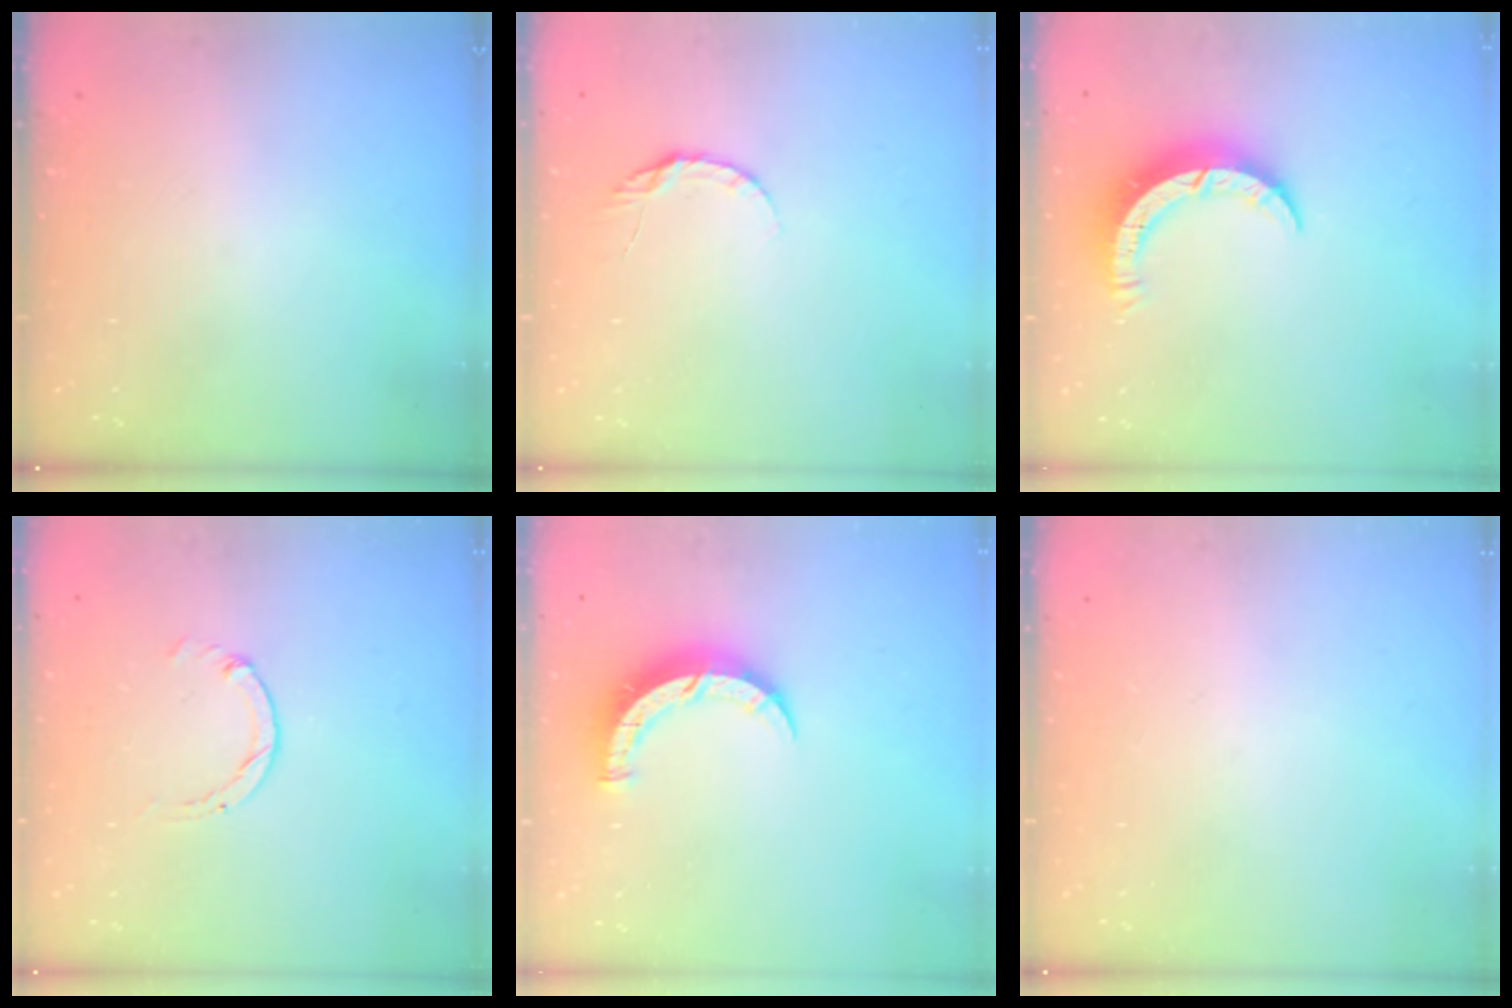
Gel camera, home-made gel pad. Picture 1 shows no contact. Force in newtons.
{"total": 4.1, "press": 4.1, "slide": 0.5}
{"total": 7.1, "press": 7.1, "slide": 0.4}
{"total": 0.0}
{"total": 7.0, "press": 7.0, "slide": 0.4}
{"total": 0.0}